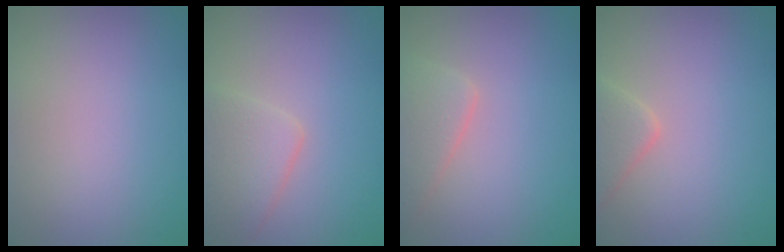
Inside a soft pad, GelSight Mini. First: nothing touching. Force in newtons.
{"total": 3.6, "press": 3.6, "slide": 0.2}
{"total": 2.8, "press": 2.8, "slide": 0.3}
{"total": 2.8, "press": 2.8, "slide": 0.2}